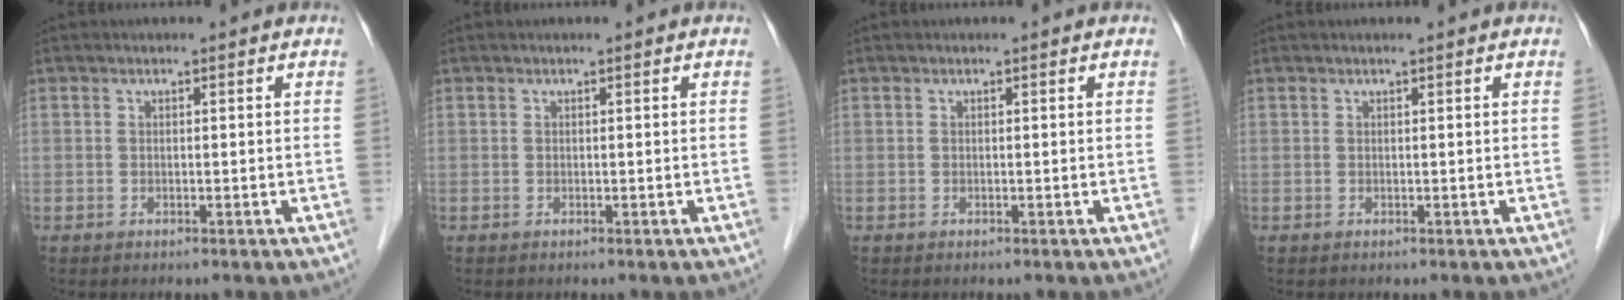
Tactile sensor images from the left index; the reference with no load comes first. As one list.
[{"total": 0.0}, {"total": 0.0}, {"total": 0.0}]